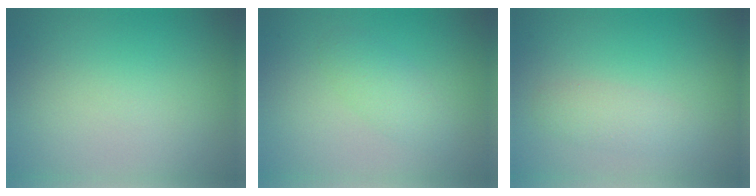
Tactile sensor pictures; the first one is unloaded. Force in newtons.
{"total": 1.9, "press": 1.9, "slide": 0.2}
{"total": 1.7, "press": 1.7, "slide": 0.1}